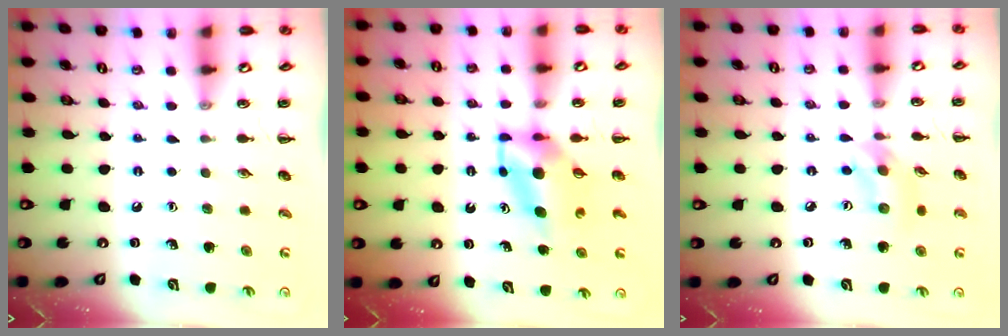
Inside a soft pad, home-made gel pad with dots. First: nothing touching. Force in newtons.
{"total": 5.7, "press": 5.6, "slide": 1.1}
{"total": 5.8, "press": 5.7, "slide": 0.6}